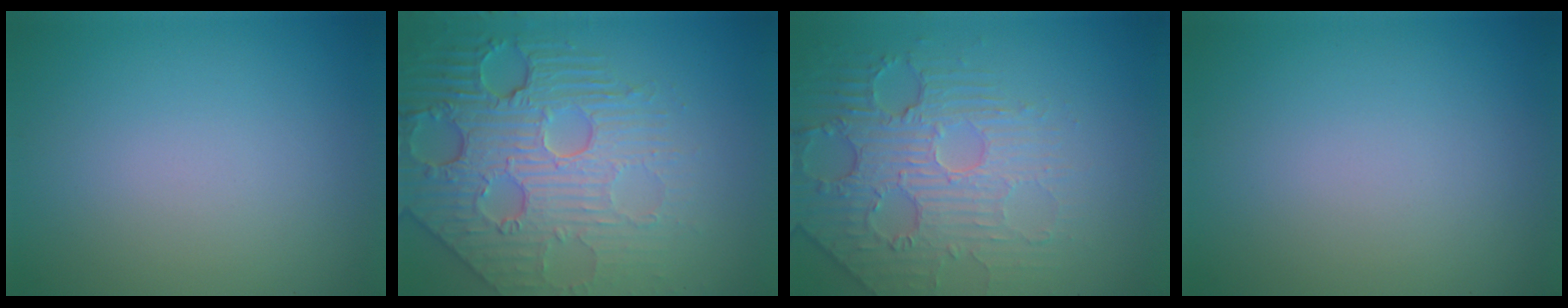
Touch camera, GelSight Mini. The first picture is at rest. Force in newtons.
{"total": 8.4, "press": 5.9, "slide": 5.9}
{"total": 4.4, "press": 4.0, "slide": 1.7}
{"total": 0.0}